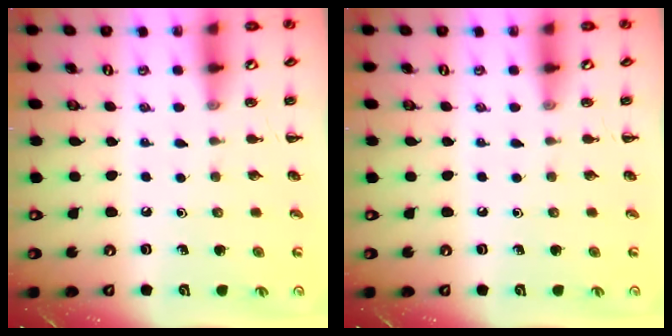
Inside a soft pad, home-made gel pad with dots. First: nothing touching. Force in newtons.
{"total": 0.0}